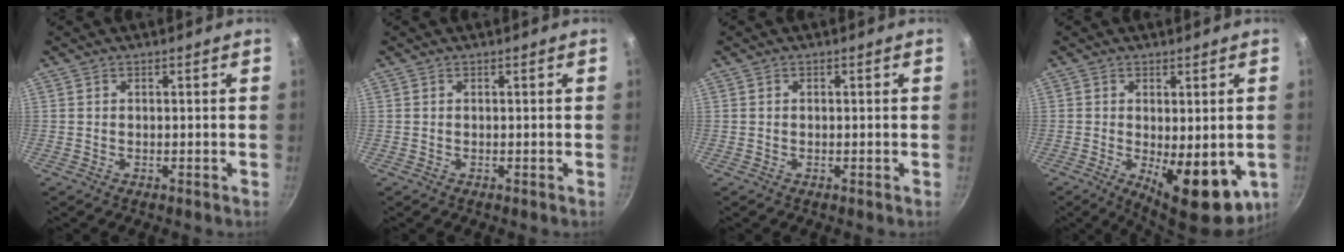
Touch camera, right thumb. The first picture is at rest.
{"total": 0.0}
{"total": 0.0}
{"total": 13.0, "force": [-2.7, 5.3, 11.5], "torque": [-0.134, -0.012, -0.021]}